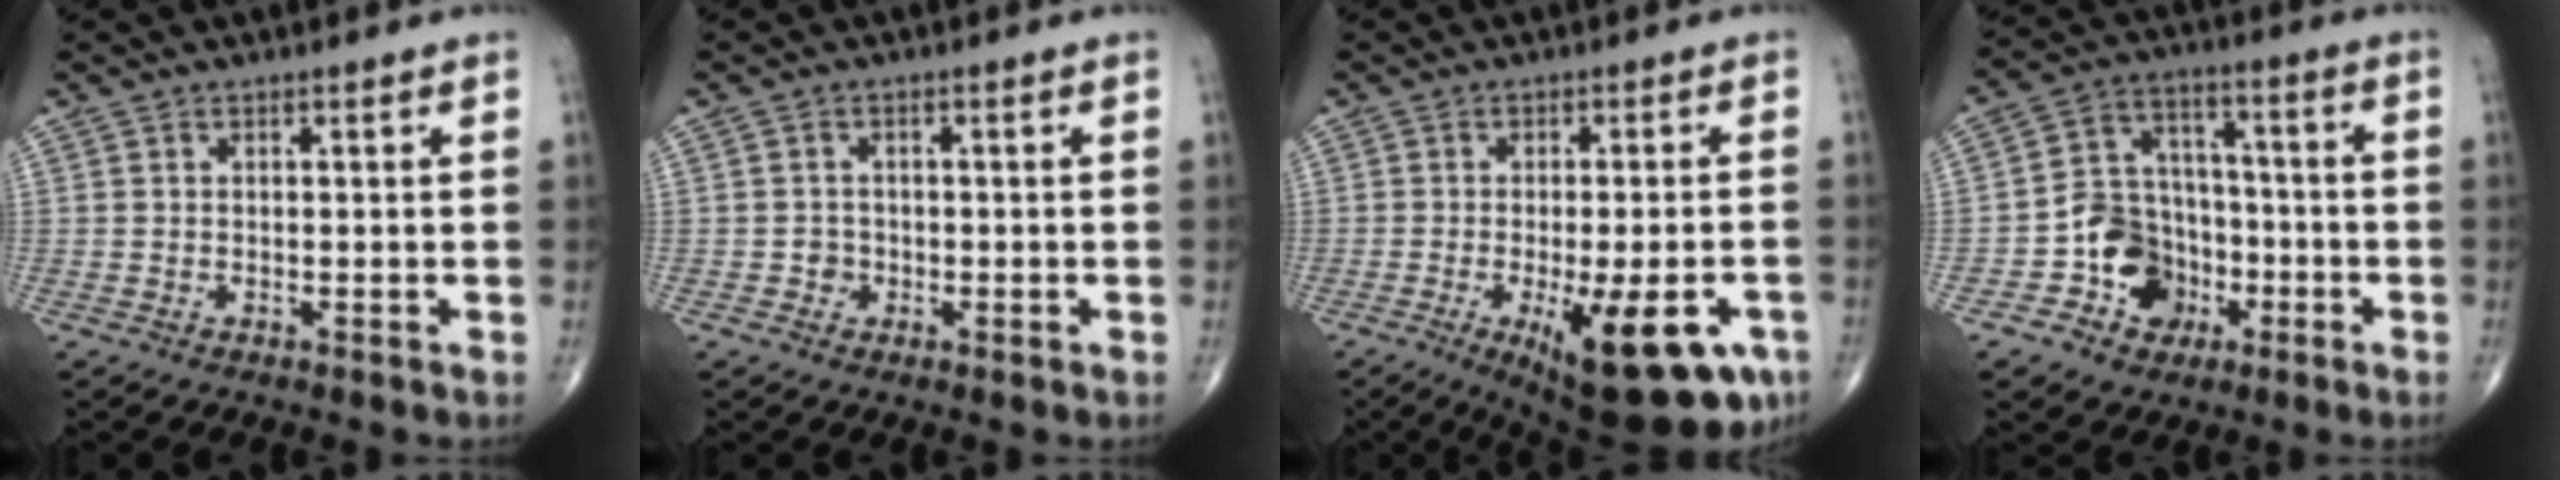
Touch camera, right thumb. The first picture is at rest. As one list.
[{"total": 1.8, "force": [-0.6, 1.7, 0.4], "torque": [0.004, 0.007, -0.011]}, {"total": 18.5, "force": [-7.6, 6.5, 15.6], "torque": [-0.172, 0.000, -0.091]}, {"total": 11.6, "force": [-4.5, 9.7, 4.4], "torque": [-0.031, 0.052, -0.077]}]